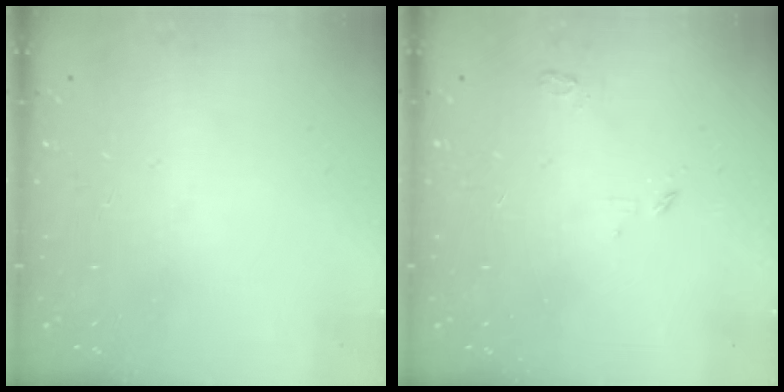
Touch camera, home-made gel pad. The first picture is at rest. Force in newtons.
{"total": 3.4, "press": 3.4, "slide": 0.4}